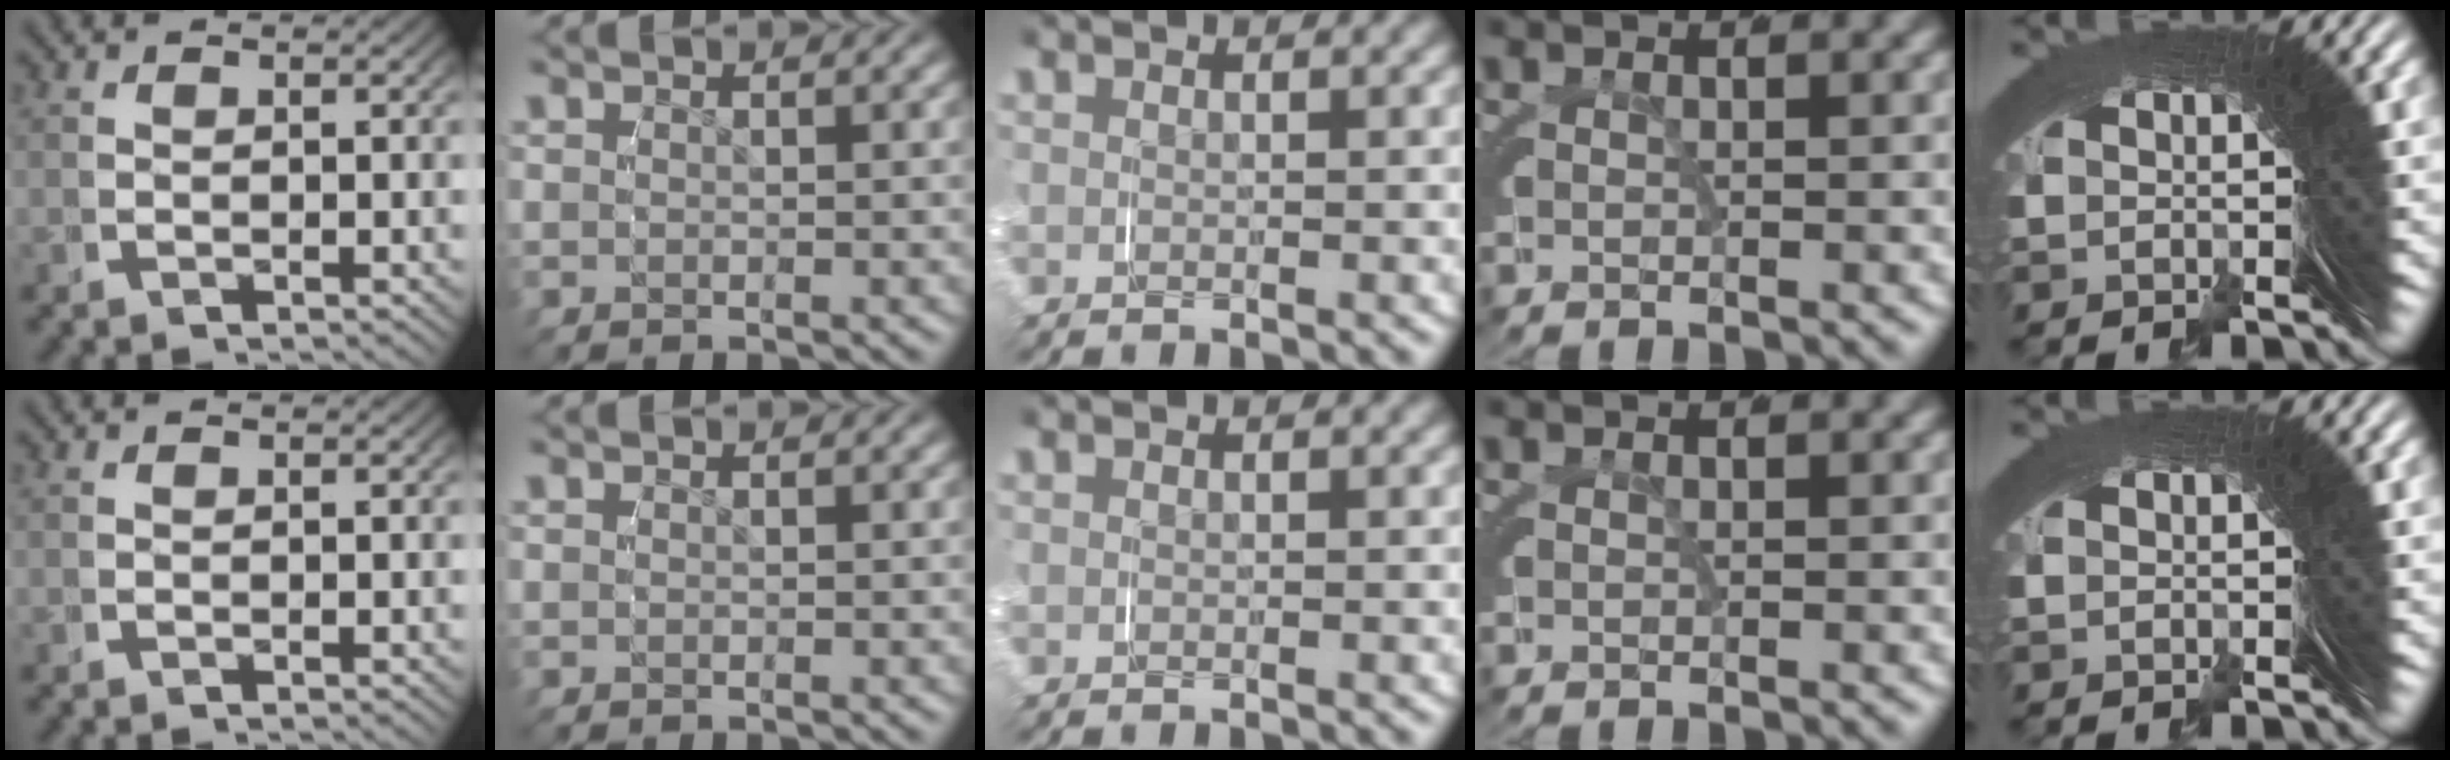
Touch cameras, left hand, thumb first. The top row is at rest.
{}